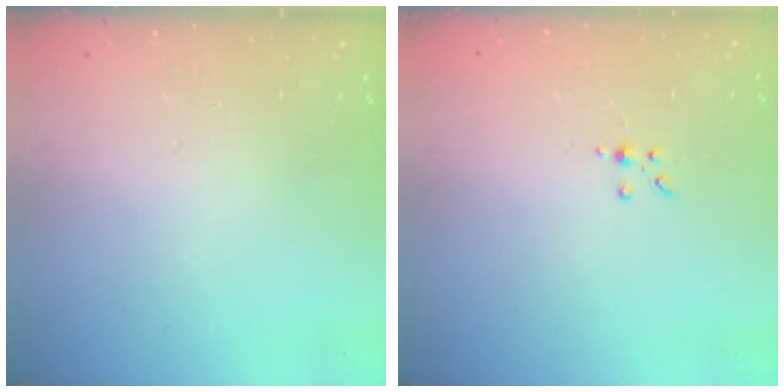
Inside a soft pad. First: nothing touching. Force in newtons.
{"total": 2.0, "press": 1.9, "slide": 0.5}